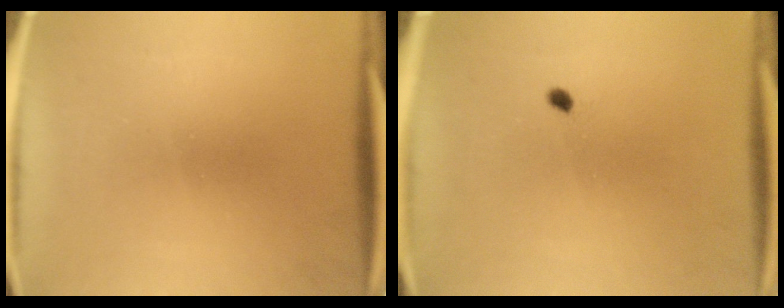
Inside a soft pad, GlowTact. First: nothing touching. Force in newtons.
{"total": 0.8}